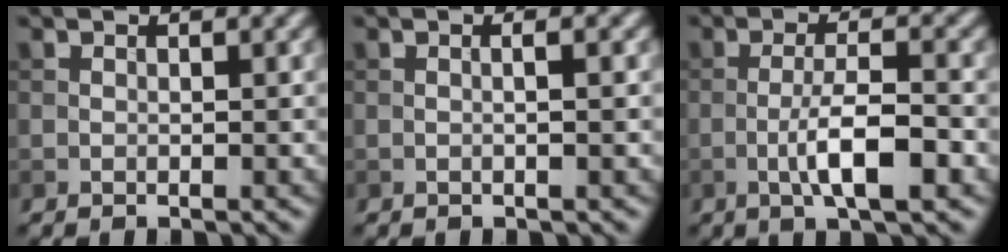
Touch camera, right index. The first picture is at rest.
{"total": 1.3, "force": [0.1, 0.4, 1.2], "torque": [-0.012, -0.004, -0.002]}
{"total": 5.0, "force": [-1.7, 1.1, 4.6], "torque": [-0.082, 0.003, -0.032]}